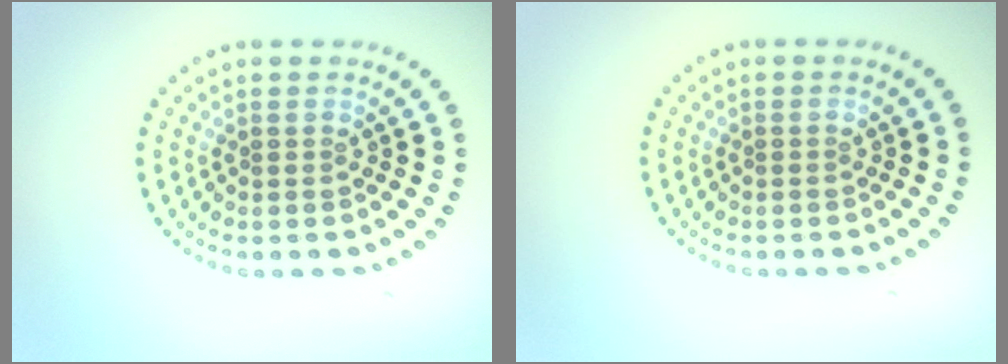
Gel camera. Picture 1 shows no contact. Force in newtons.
{"total": 0.0}